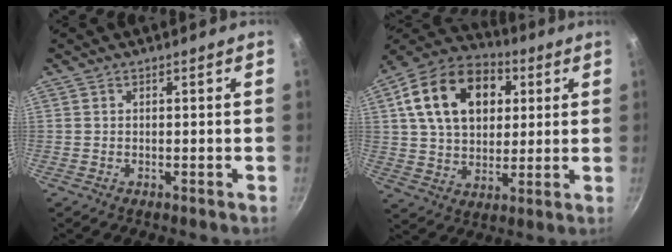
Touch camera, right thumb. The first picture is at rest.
{"total": 20.3, "force": [5.8, 13.9, 13.6], "torque": [-0.209, 0.008, 0.088]}